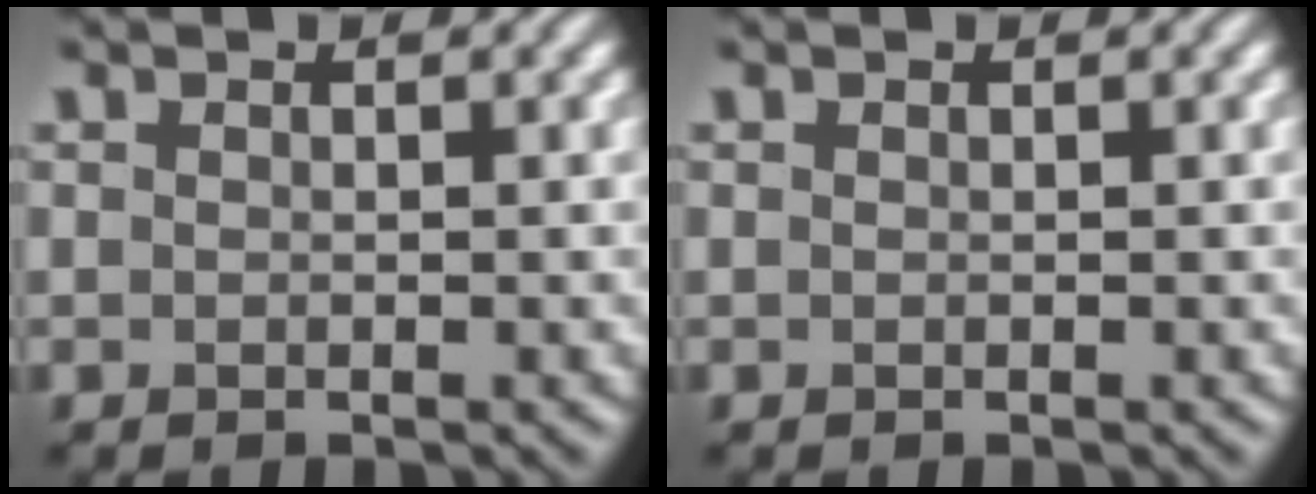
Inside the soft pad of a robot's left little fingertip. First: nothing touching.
{"total": 0.0}